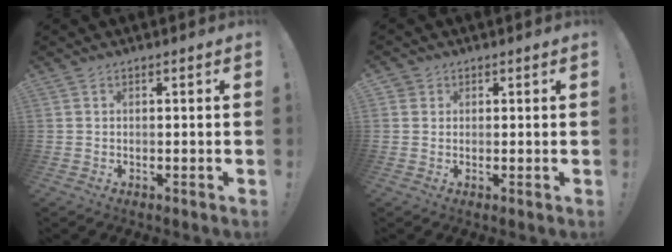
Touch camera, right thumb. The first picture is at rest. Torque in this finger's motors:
{"motor_torque": [0.09, 0.07, -0.08, 0.33, -0.09]}